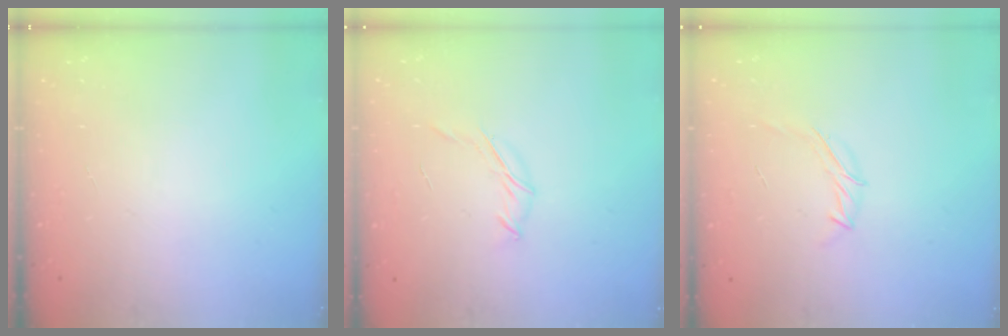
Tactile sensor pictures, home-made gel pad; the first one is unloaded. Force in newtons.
{"total": 4.7, "press": 4.6, "slide": 0.9}
{"total": 6.0, "press": 5.9, "slide": 1.1}